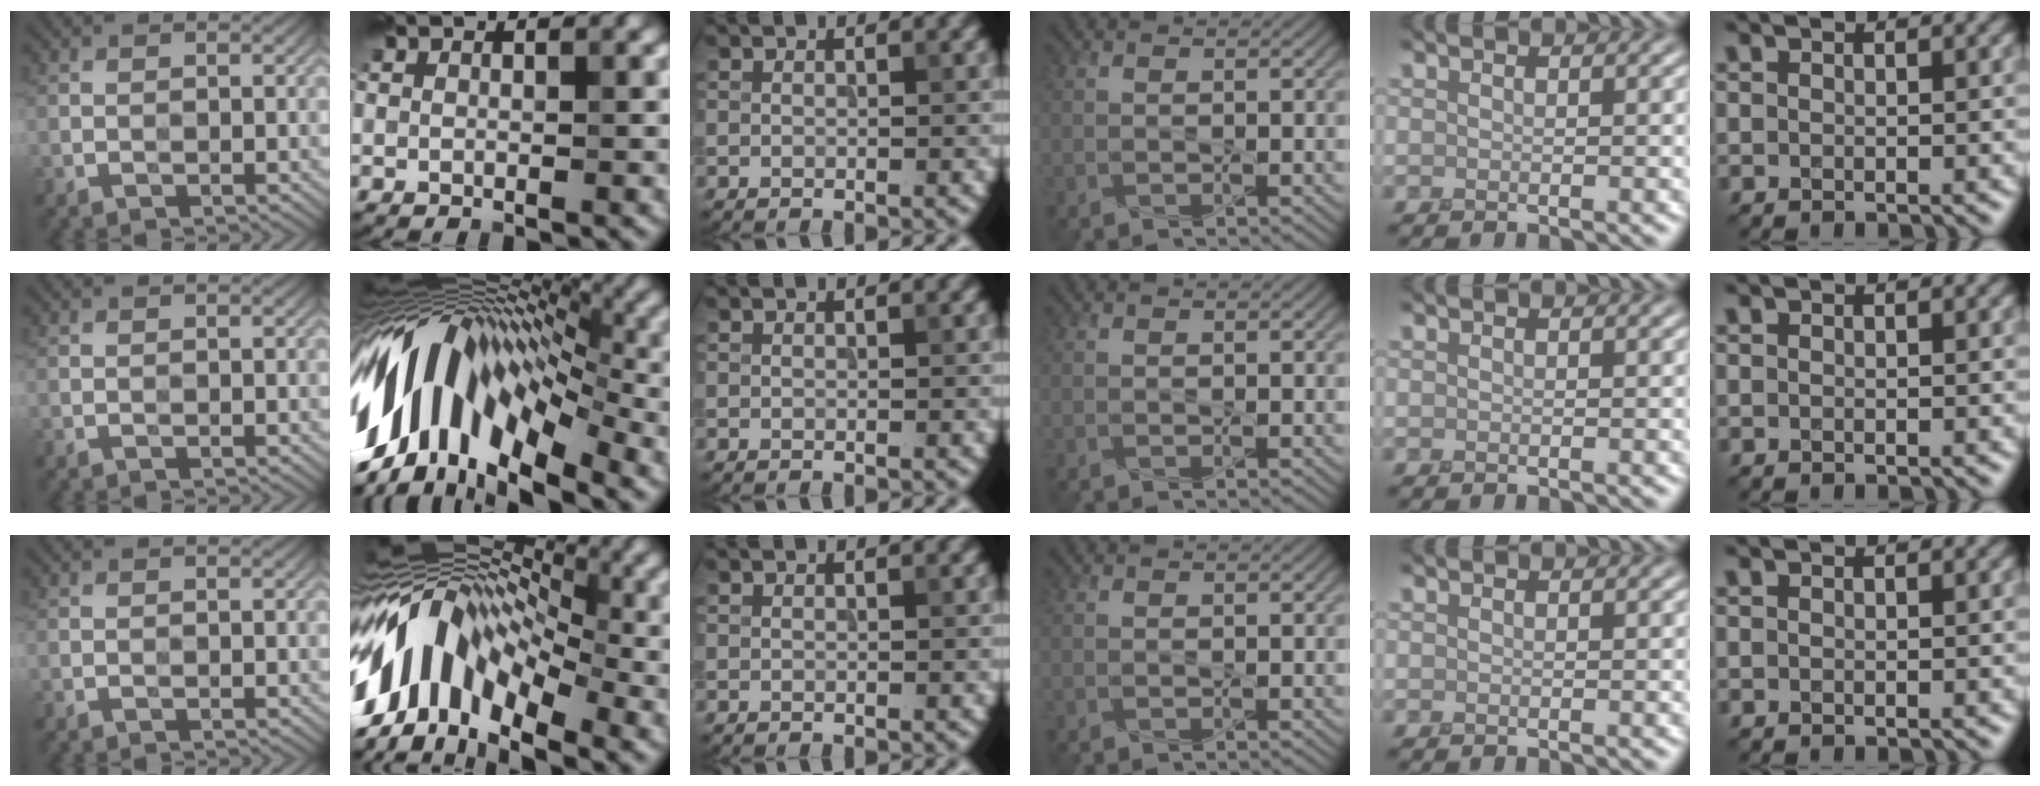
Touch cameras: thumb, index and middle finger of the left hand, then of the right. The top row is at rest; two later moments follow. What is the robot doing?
{"motion": "press", "object": "sticky note"}